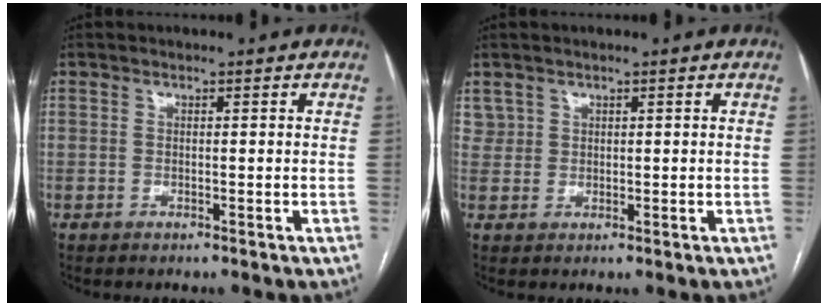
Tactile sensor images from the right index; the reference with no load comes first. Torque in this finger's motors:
{"motor_torque": [-0.23, 0.20, -0.12, -0.03]}